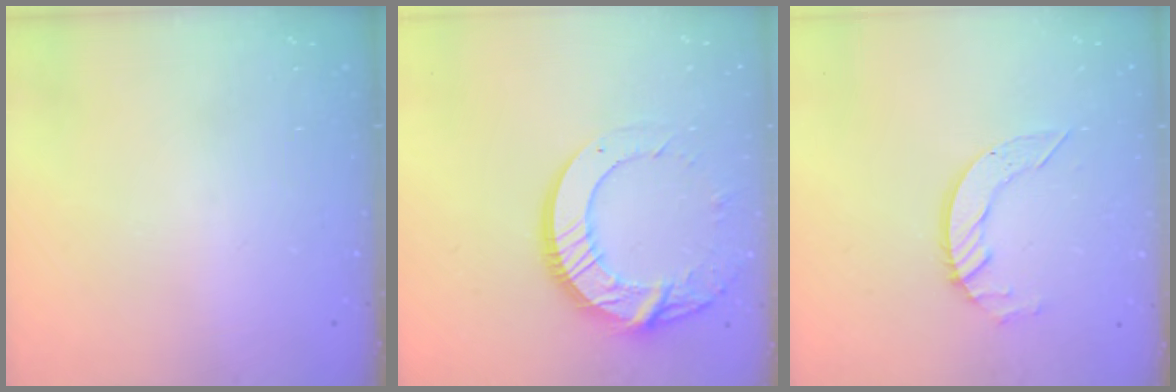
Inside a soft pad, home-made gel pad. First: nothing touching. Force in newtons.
{"total": 16.7, "press": 16.7, "slide": 1.4}
{"total": 6.8, "press": 6.8, "slide": 0.3}